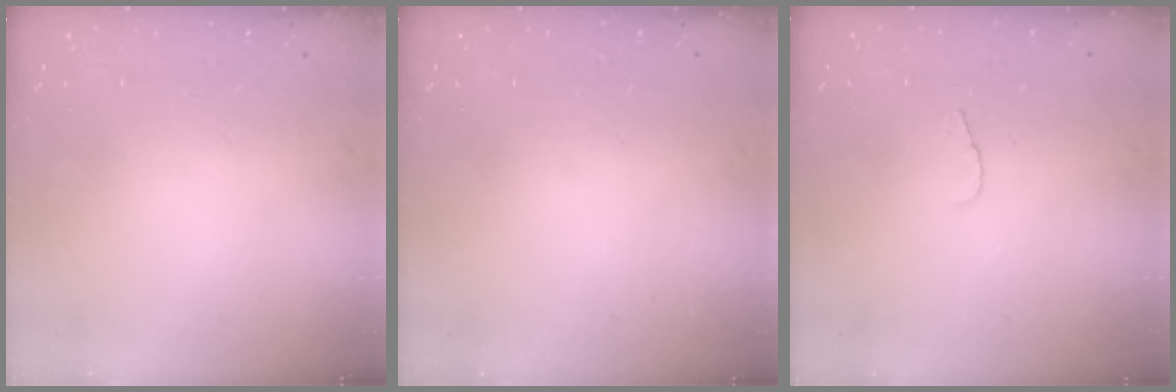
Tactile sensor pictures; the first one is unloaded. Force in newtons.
{"total": 0.0}
{"total": 4.1, "press": 4.1, "slide": 0.4}